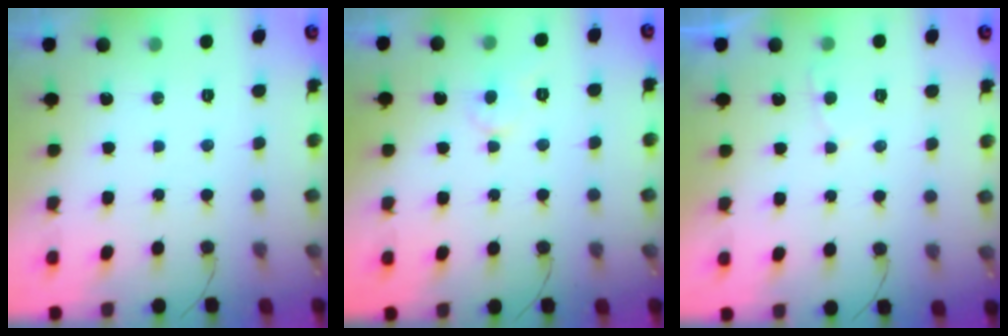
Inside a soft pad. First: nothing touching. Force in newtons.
{"total": 3.6, "press": 3.6, "slide": 0.3}
{"total": 2.5, "press": 2.5, "slide": 0.4}